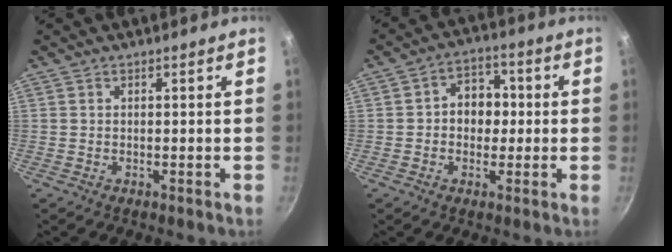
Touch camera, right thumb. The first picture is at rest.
{"total": 7.7, "force": [0.1, 6.1, 4.7], "torque": [-0.022, 0.018, -0.008]}